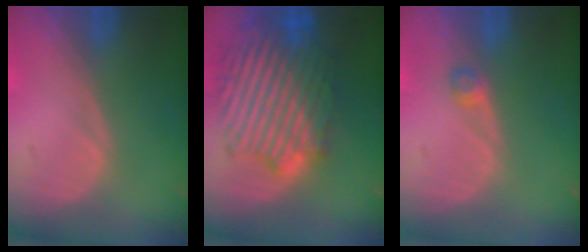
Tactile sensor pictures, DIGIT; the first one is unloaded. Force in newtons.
{"total": 11.3, "press": 11.2, "slide": 0.6}
{"total": 1.6, "press": 1.4, "slide": 0.8}